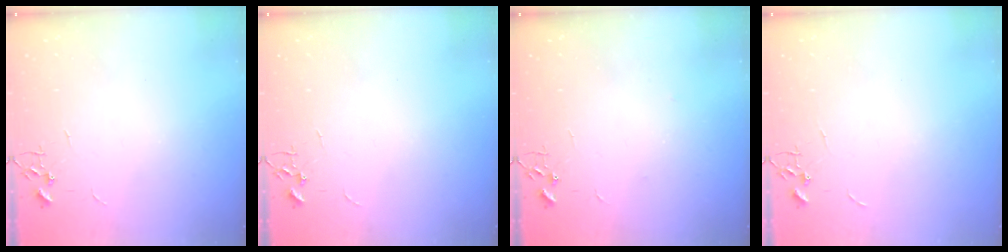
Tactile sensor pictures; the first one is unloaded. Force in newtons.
{"total": 0.0}
{"total": 2.5, "press": 2.1, "slide": 1.4}
{"total": 0.0}